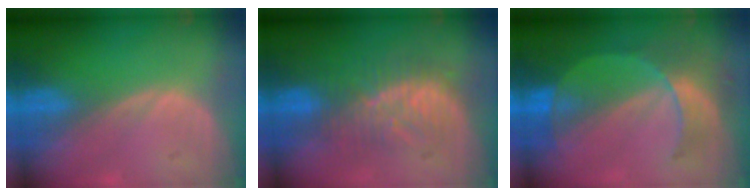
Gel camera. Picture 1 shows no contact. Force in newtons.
{"total": 8.0, "press": 7.8, "slide": 1.6}
{"total": 7.9, "press": 6.9, "slide": 3.9}